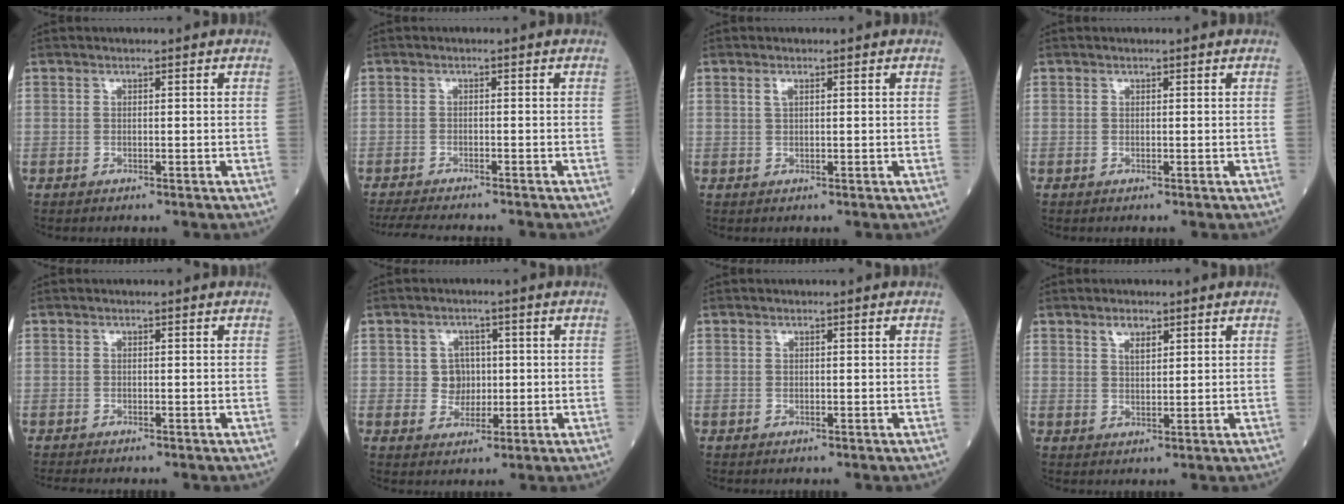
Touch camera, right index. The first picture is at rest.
{"total": 8.5, "force": [-7.7, 0.9, 3.6], "torque": [-0.056, -0.017, -0.116]}
{"total": 1.0, "force": [0.5, 0.3, 0.8], "torque": [-0.019, 0.003, 0.010]}
{"total": 0.0}
{"total": 1.3, "force": [-1.2, -0.1, 0.4], "torque": [-0.014, -0.005, -0.020]}
{"total": 3.7, "force": [0.3, 3.5, 1.4], "torque": [-0.015, 0.008, 0.006]}
{"total": 0.0}
{"total": 2.5, "force": [1.6, 1.0, 1.6], "torque": [-0.031, 0.001, 0.032]}